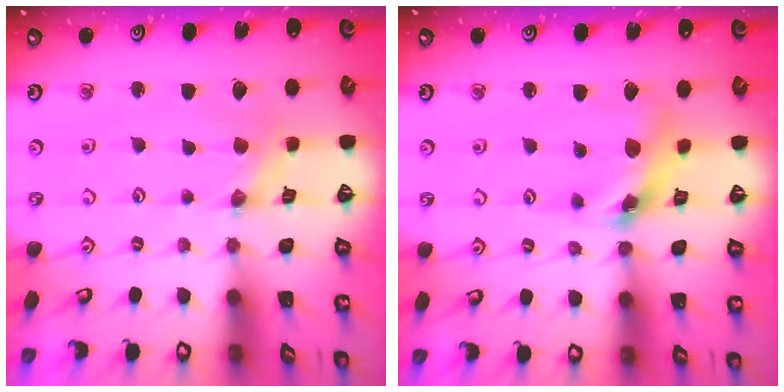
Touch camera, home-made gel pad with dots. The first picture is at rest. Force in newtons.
{"total": 12.9, "press": 12.8, "slide": 1.5}